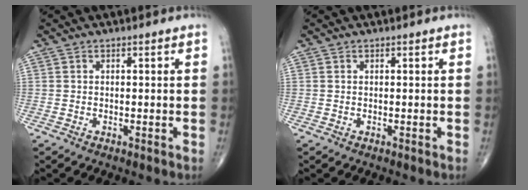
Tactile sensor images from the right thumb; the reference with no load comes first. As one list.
[{"total": 0.0}]